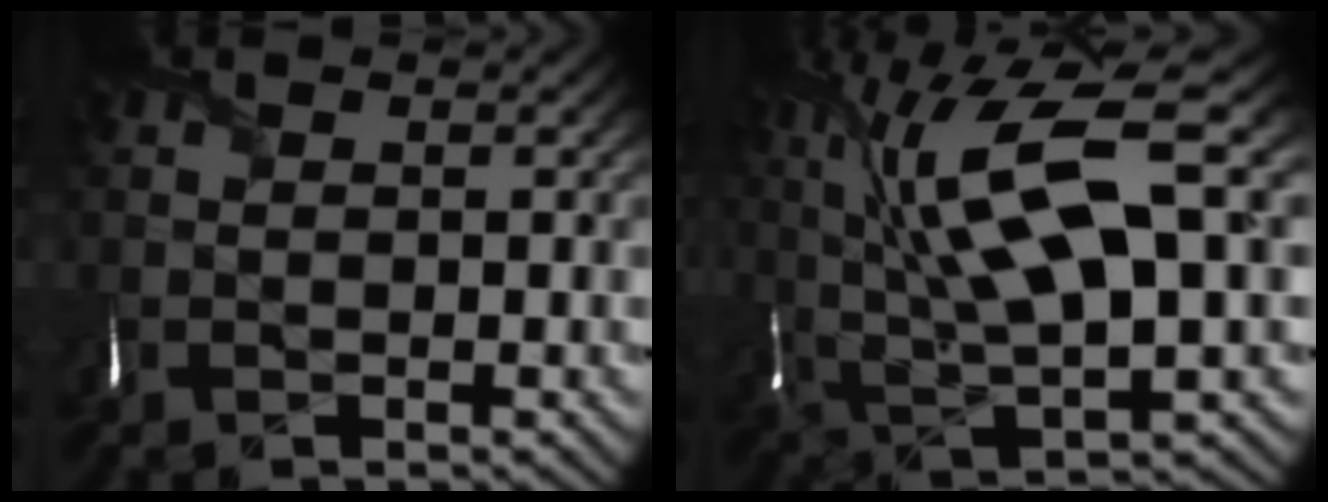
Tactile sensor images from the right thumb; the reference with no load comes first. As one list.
[{"total": 15.8, "force": [4.4, 5.0, 14.3], "torque": [-0.293, 0.011, 0.077]}]